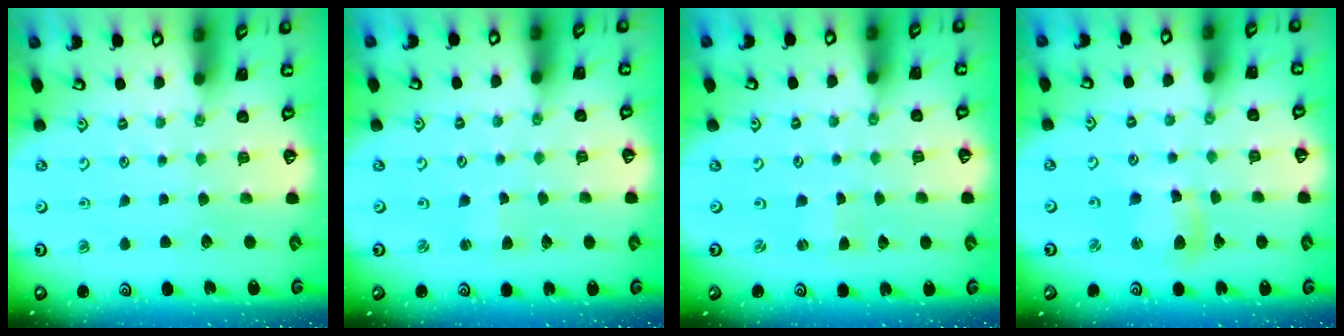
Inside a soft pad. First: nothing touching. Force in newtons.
{"total": 1.8, "press": 1.8, "slide": 0.2}
{"total": 0.7, "press": 0.6, "slide": 0.1}
{"total": 8.0, "press": 7.9, "slide": 1.1}